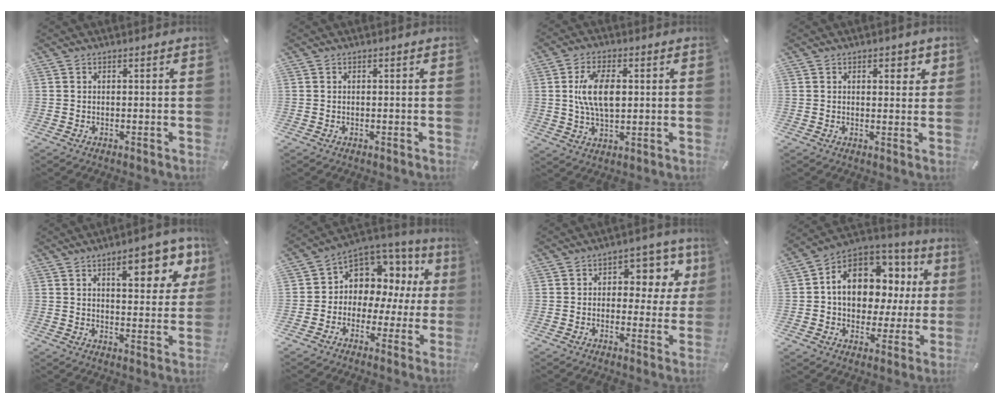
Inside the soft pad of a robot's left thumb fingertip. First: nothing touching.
{"total": 0.0}
{"total": 9.6, "force": [1.4, 5.4, 7.8], "torque": [-0.164, -0.001, 0.018]}
{"total": 3.0, "force": [1.5, 1.8, 1.9], "torque": [-0.017, -0.002, 0.018]}
{"total": 13.0, "force": [6.7, 5.4, 9.7], "torque": [-0.125, -0.021, 0.107]}
{"total": 8.8, "force": [2.7, 7.8, 3.1], "torque": [-0.054, -0.036, 0.055]}
{"total": 9.2, "force": [2.8, 6.3, 6.0], "torque": [-0.066, -0.017, 0.042]}
{"total": 13.2, "force": [3.2, 10.1, 7.9], "torque": [-0.126, -0.024, 0.061]}